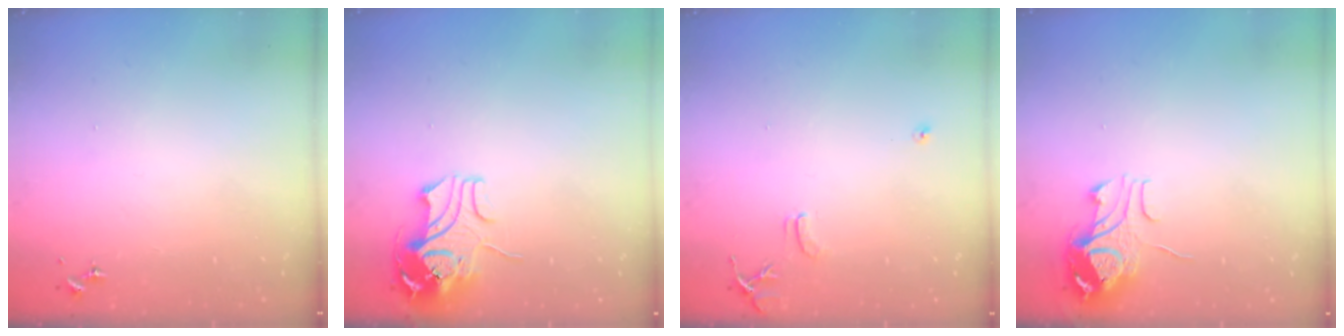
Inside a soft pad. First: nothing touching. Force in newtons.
{"total": 10.6, "press": 10.6, "slide": 0.8}
{"total": 7.9, "press": 7.9, "slide": 0.7}
{"total": 9.8, "press": 9.8, "slide": 1.2}